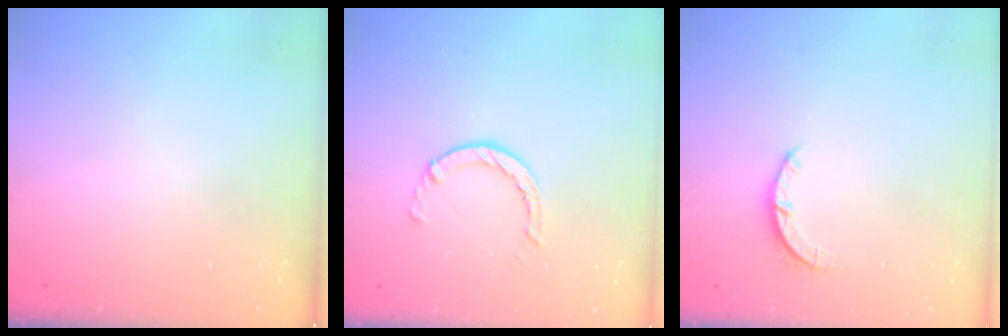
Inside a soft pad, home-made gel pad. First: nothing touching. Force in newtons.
{"total": 2.4, "press": 2.4, "slide": 0.4}
{"total": 2.7, "press": 2.7, "slide": 0.4}